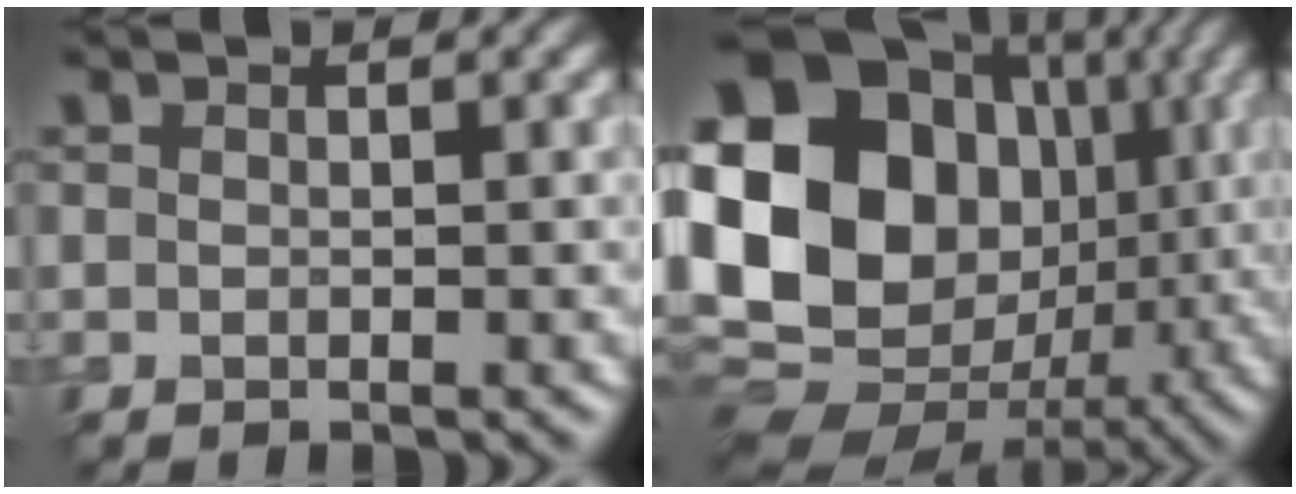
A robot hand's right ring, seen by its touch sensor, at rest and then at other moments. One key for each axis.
{"total": 21.0, "fx": 1.4, "fy": 17.8, "fz": 11.1, "tx": -0.222, "ty": 0.010, "tz": -0.006}